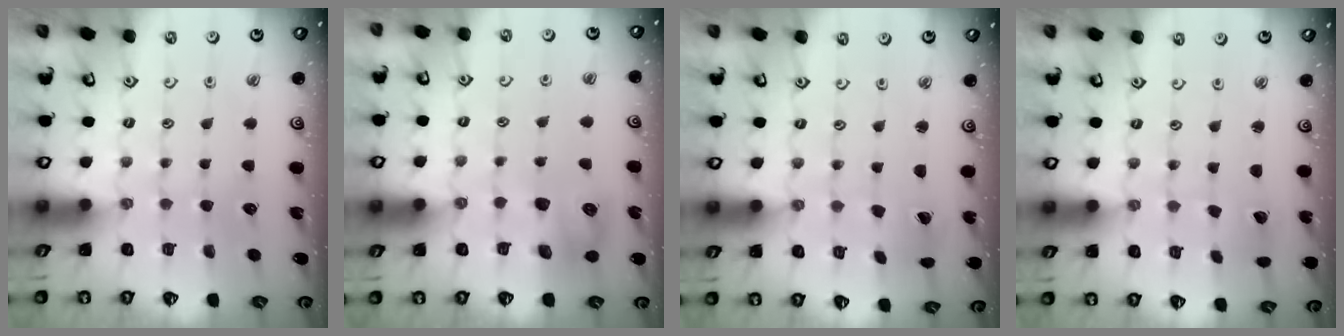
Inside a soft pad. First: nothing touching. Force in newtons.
{"total": 7.4, "press": 7.4, "slide": 0.2}
{"total": 0.8, "press": 0.8, "slide": 0.1}
{"total": 1.7, "press": 1.7, "slide": 0.1}